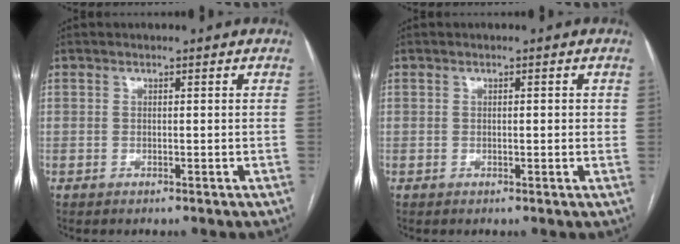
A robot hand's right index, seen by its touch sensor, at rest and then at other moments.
{"total": 1.3, "force": [0.2, 0.5, 1.2], "torque": [-0.016, 0.001, 0.001]}